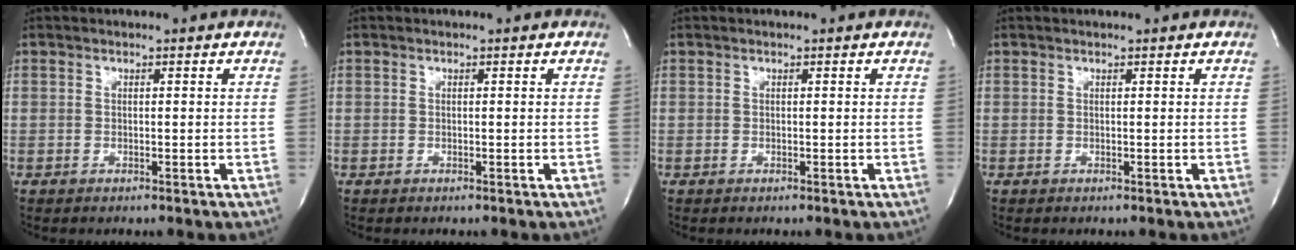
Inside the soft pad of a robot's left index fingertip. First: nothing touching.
{"total": 0.0}
{"total": 0.0}
{"total": 0.6, "force": [0.5, 0.0, 0.2], "torque": [-0.006, 0.006, 0.009]}